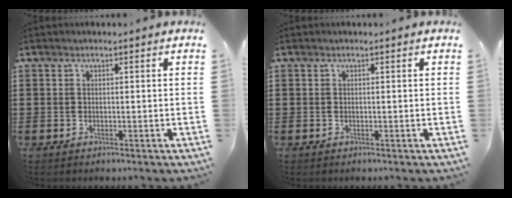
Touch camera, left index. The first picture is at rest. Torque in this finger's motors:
{"motor_torque": [0.00, 0.00, 0.00, 0.00]}